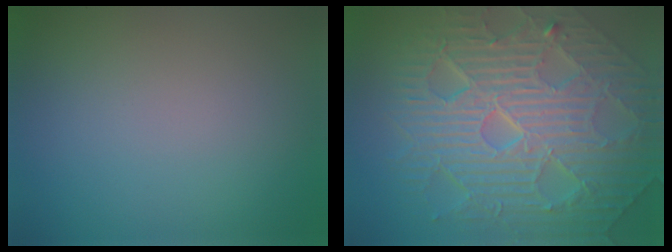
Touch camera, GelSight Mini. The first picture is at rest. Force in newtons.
{"total": 11.7, "press": 7.8, "slide": 8.8}